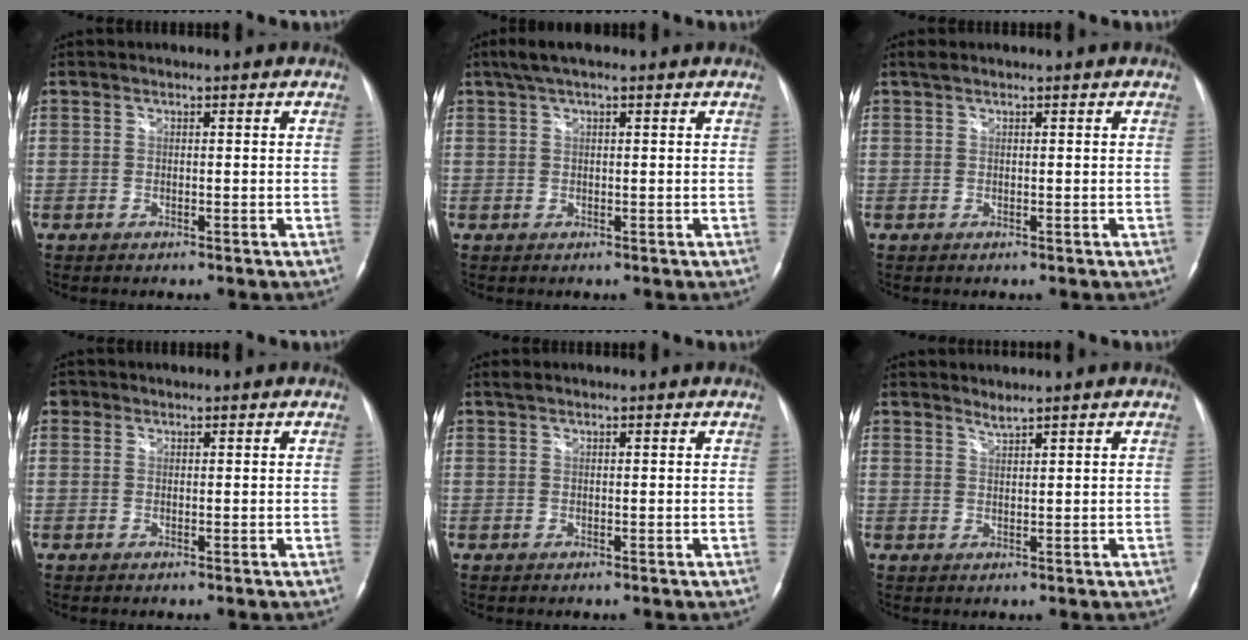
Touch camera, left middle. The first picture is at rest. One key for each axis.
{"total": 3.9, "fx": 2.6, "fy": 1.2, "fz": 2.6, "tx": -0.057, "ty": 0.027, "tz": 0.050}
{"total": 0.8, "fx": 0.7, "fy": 0.0, "fz": 0.4, "tx": -0.018, "ty": 0.015, "tz": 0.017}
{"total": 1.0, "fx": 0.6, "fy": 0.8, "fz": 0.1, "tx": 0.003, "ty": 0.003, "tz": 0.008}
{"total": 0.6, "fx": 0.6, "fy": 0.0, "fz": 0.3, "tx": -0.015, "ty": 0.012, "tz": 0.017}
{"total": 1.2, "fx": 1.2, "fy": -0.4, "fz": 0.1, "tx": -0.006, "ty": -0.006, "tz": 0.024}